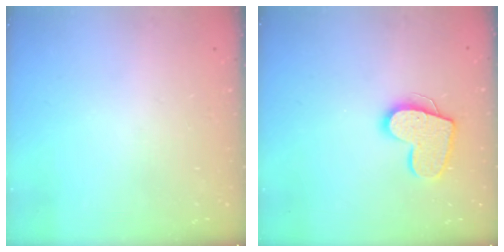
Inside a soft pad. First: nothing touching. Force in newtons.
{"total": 13.5, "press": 13.5, "slide": 0.9}